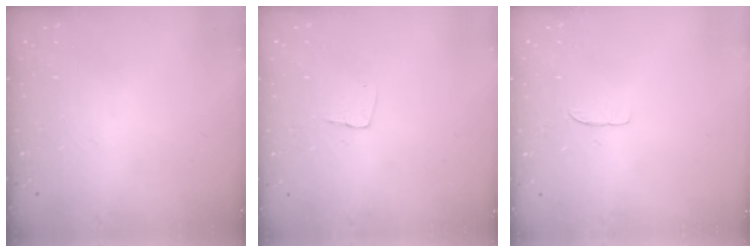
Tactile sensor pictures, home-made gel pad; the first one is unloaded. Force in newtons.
{"total": 4.1, "press": 4.1, "slide": 0.3}
{"total": 3.2, "press": 3.2, "slide": 0.3}